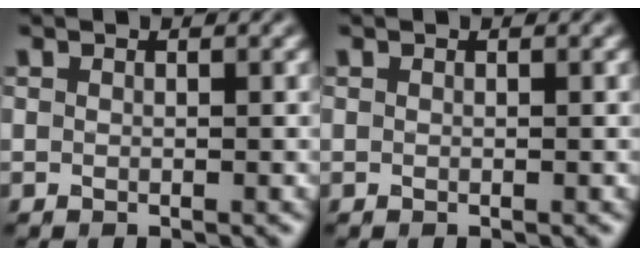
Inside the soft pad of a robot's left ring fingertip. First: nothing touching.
{"total": 0.0}